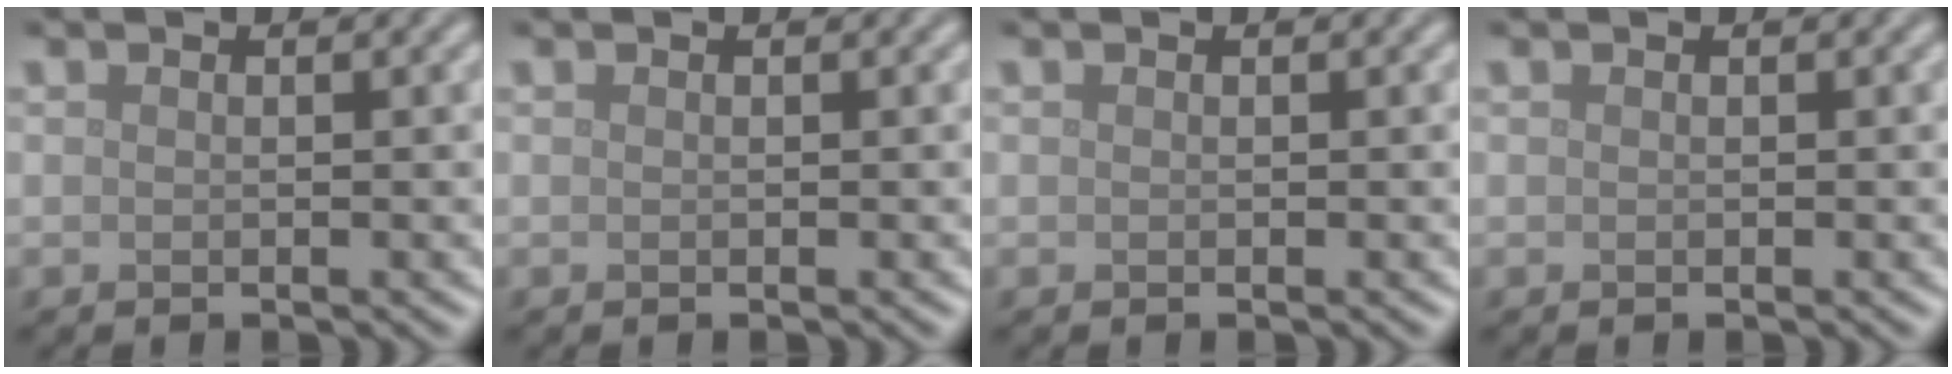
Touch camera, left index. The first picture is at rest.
{"total": 0.0}
{"total": 0.0}
{"total": 0.0}